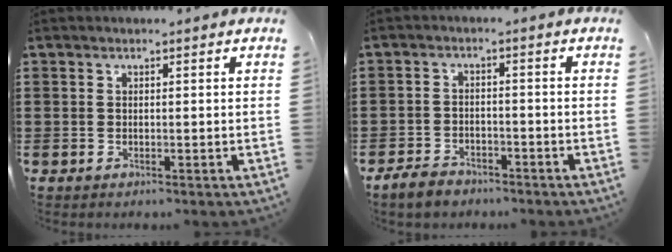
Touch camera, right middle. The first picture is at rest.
{"total": 3.0, "force": [-2.7, 1.0, 0.7], "torque": [-0.025, 0.003, -0.057]}